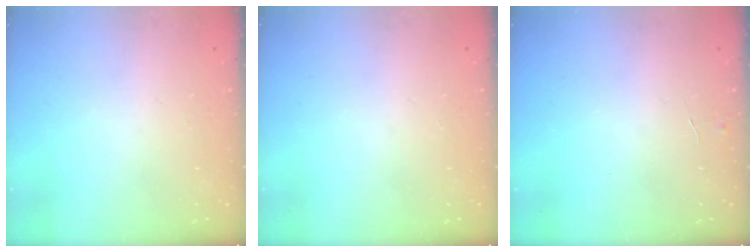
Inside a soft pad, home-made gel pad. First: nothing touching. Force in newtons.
{"total": 0.0}
{"total": 3.9, "press": 3.9, "slide": 0.4}